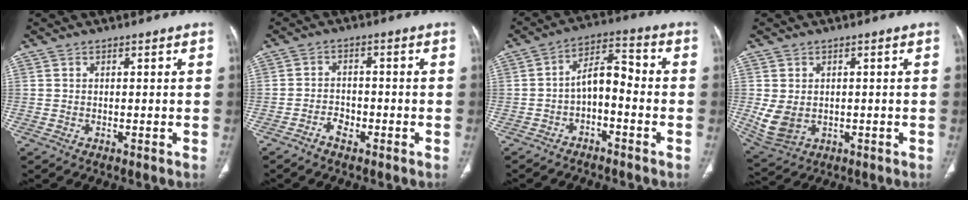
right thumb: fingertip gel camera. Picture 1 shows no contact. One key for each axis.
{"total": 3.1, "fx": -2.1, "fy": 1.8, "fz": 1.4, "tx": -0.022, "ty": 0.020, "tz": -0.035}
{"total": 3.1, "fx": -1.1, "fy": 1.3, "fz": 2.6, "tx": -0.041, "ty": 0.023, "tz": -0.021}
{"total": 6.4, "fx": -0.3, "fy": 5.0, "fz": 4.0, "tx": -0.078, "ty": -0.006, "tz": 0.014}